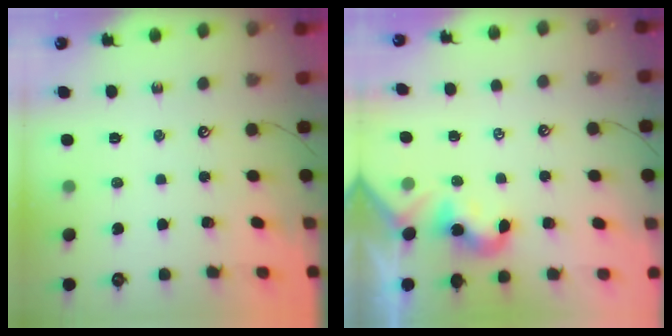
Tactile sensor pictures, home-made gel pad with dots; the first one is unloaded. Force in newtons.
{"total": 0.0}